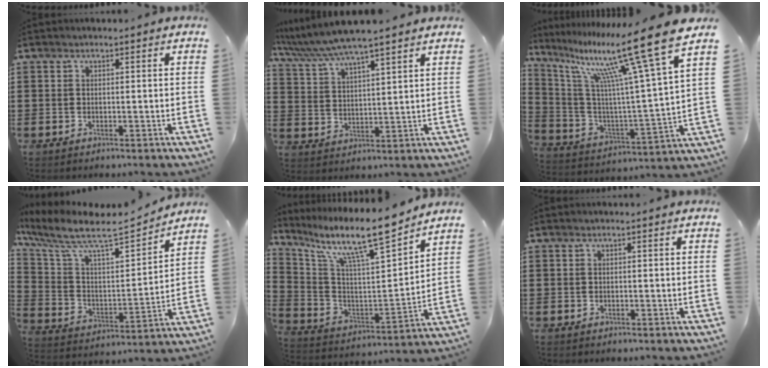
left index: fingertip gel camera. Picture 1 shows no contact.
{"total": 6.5, "force": [5.7, -0.2, 3.3], "torque": [-0.083, -0.027, 0.097]}
{"total": 17.8, "force": [12.8, 1.3, 12.3], "torque": [-0.242, -0.084, 0.198]}
{"total": 9.1, "force": [7.5, 1.3, 5.0], "torque": [-0.131, -0.056, 0.120]}
{"total": 12.4, "force": [9.9, 1.7, 7.4], "torque": [-0.156, -0.072, 0.158]}
{"total": 0.0}